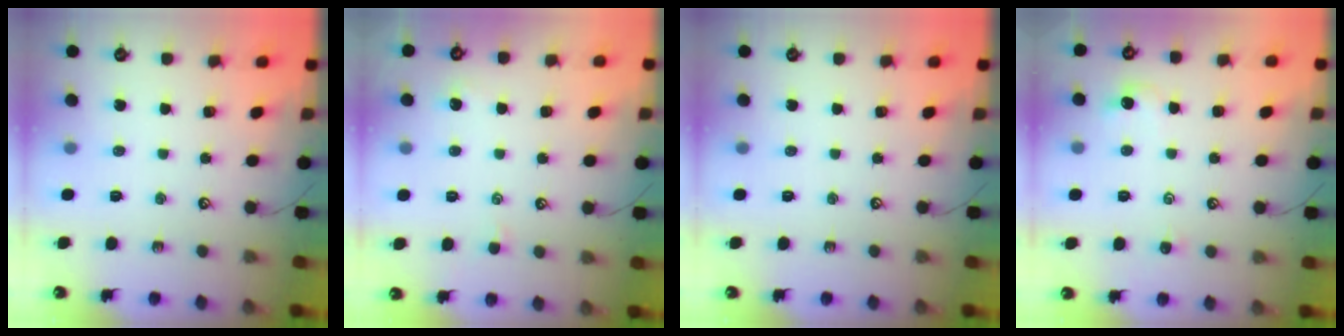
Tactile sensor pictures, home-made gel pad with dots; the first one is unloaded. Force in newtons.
{"total": 1.8, "press": 1.7, "slide": 0.4}
{"total": 0.0}
{"total": 1.6, "press": 1.5, "slide": 0.4}